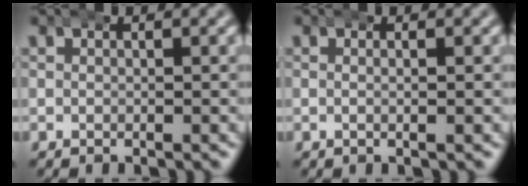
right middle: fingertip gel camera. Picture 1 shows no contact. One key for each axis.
{"total": 1.2, "fx": -0.1, "fy": 0.1, "fz": 1.2, "tx": -0.019, "ty": 0.004, "tz": -0.006}